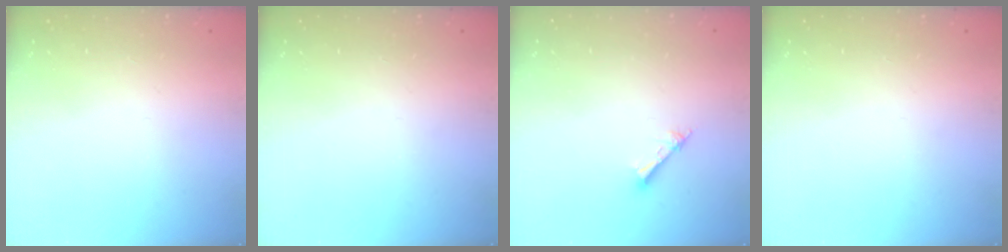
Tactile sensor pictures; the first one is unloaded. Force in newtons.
{"total": 0.0}
{"total": 1.5, "press": 1.5, "slide": 0.2}
{"total": 0.0}